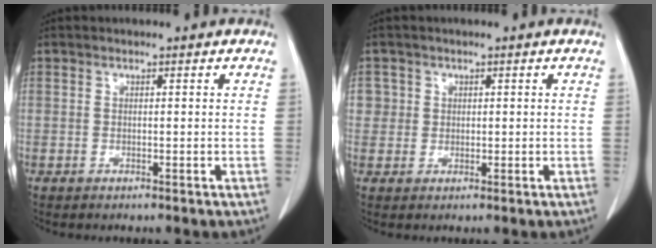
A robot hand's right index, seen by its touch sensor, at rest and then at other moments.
{"total": 2.5, "force": [0.6, 2.4, -0.1], "torque": [0.020, 0.001, 0.007]}